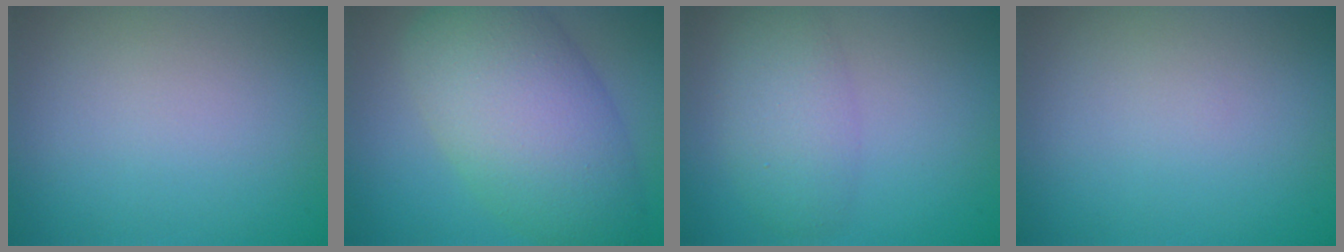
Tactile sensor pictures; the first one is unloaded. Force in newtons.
{"total": 9.6, "press": 9.6, "slide": 0.2}
{"total": 3.9, "press": 3.9, "slide": 0.1}
{"total": 0.0}